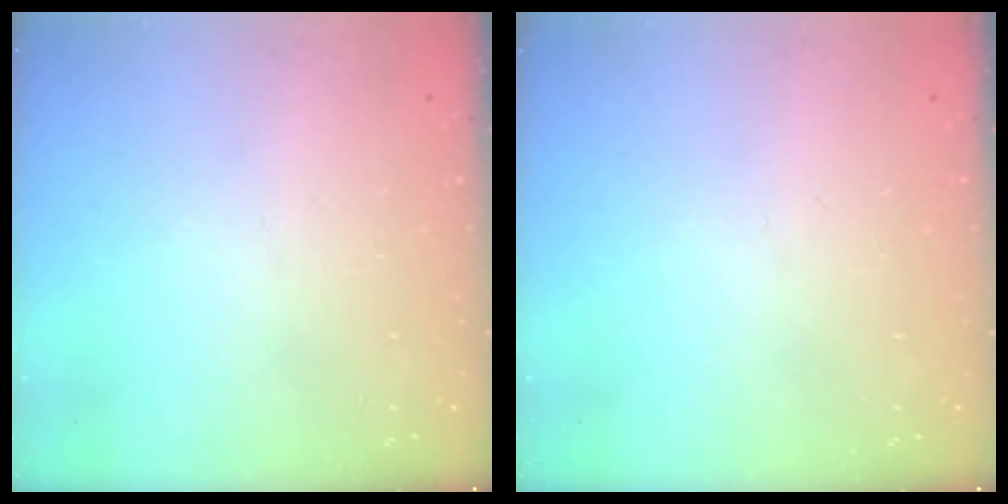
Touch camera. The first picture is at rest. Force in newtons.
{"total": 0.0}